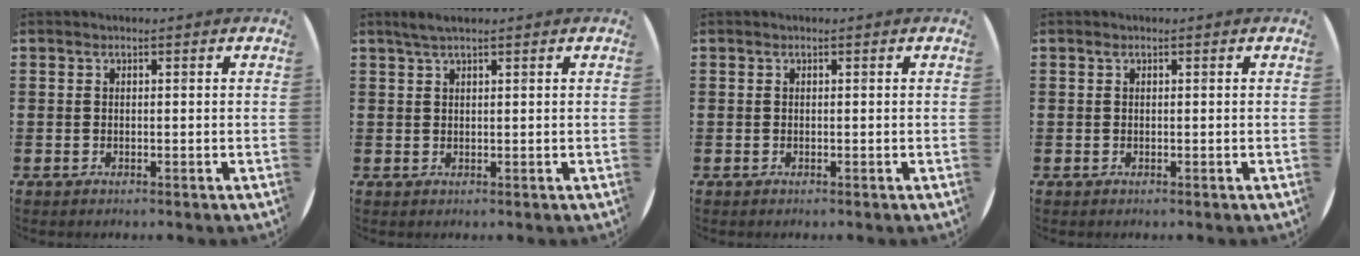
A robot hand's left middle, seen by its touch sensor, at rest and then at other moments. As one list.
[{"total": 1.7, "force": [1.3, 0.1, 1.1], "torque": [-0.022, 0.003, 0.023]}, {"total": 0.0}, {"total": 0.0}]